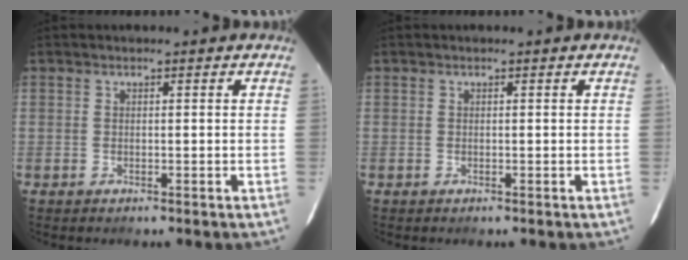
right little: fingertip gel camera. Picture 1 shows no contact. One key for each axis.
{"total": 0.0}